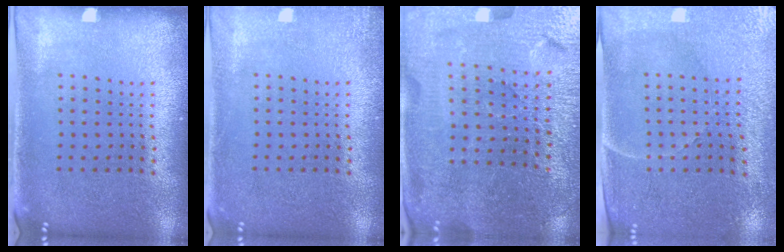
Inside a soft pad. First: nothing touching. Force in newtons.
{"total": 1.4, "press": 1.4, "slide": 0.2}
{"total": 3.9, "press": 3.8, "slide": 0.7}
{"total": 3.5, "press": 3.3, "slide": 1.1}